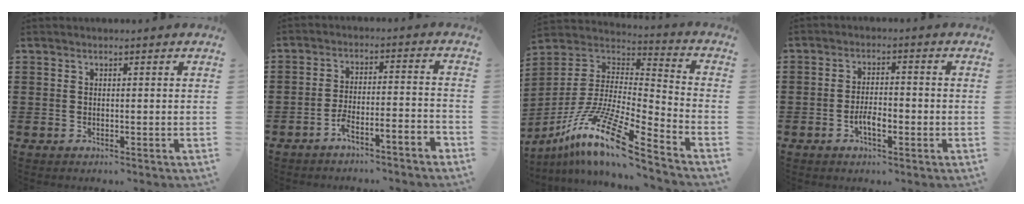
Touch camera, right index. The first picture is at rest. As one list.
[{"total": 4.9, "force": [-4.5, 0.0, 2.1], "torque": [-0.047, -0.003, -0.091]}, {"total": 15.3, "force": [-10.6, 2.1, 10.8], "torque": [-0.222, 0.014, -0.202]}, {"total": 4.0, "force": [-1.6, 1.4, 3.4], "torque": [-0.064, 0.003, -0.029]}]